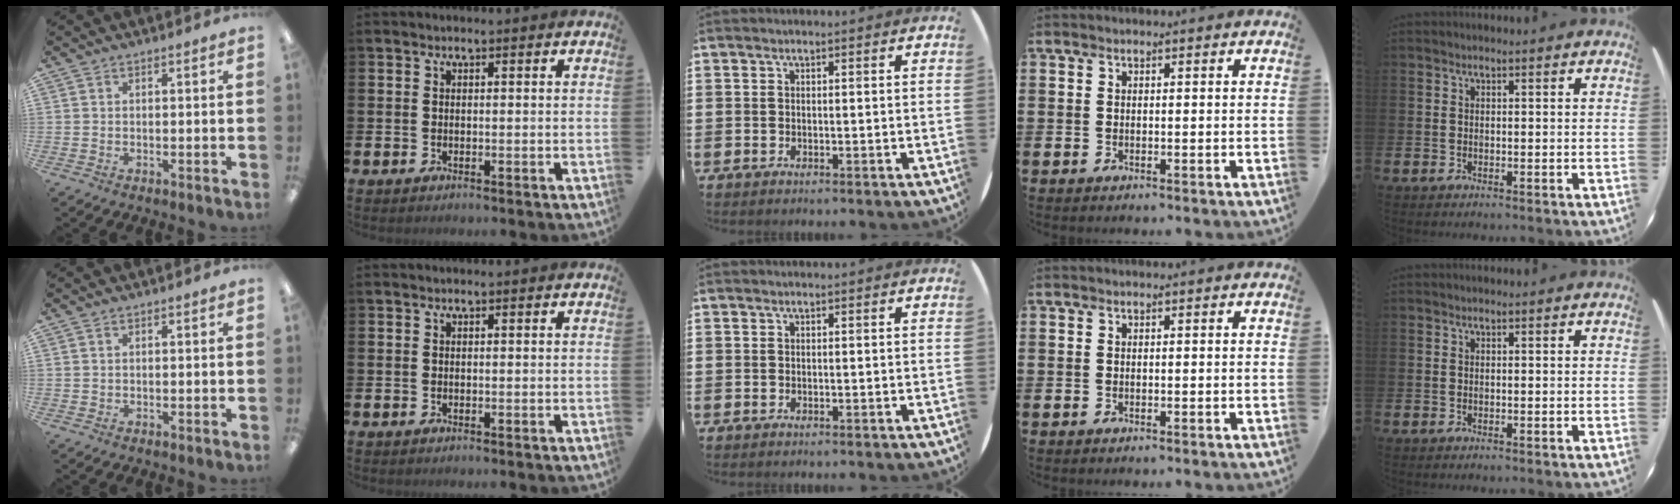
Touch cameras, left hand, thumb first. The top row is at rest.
{}